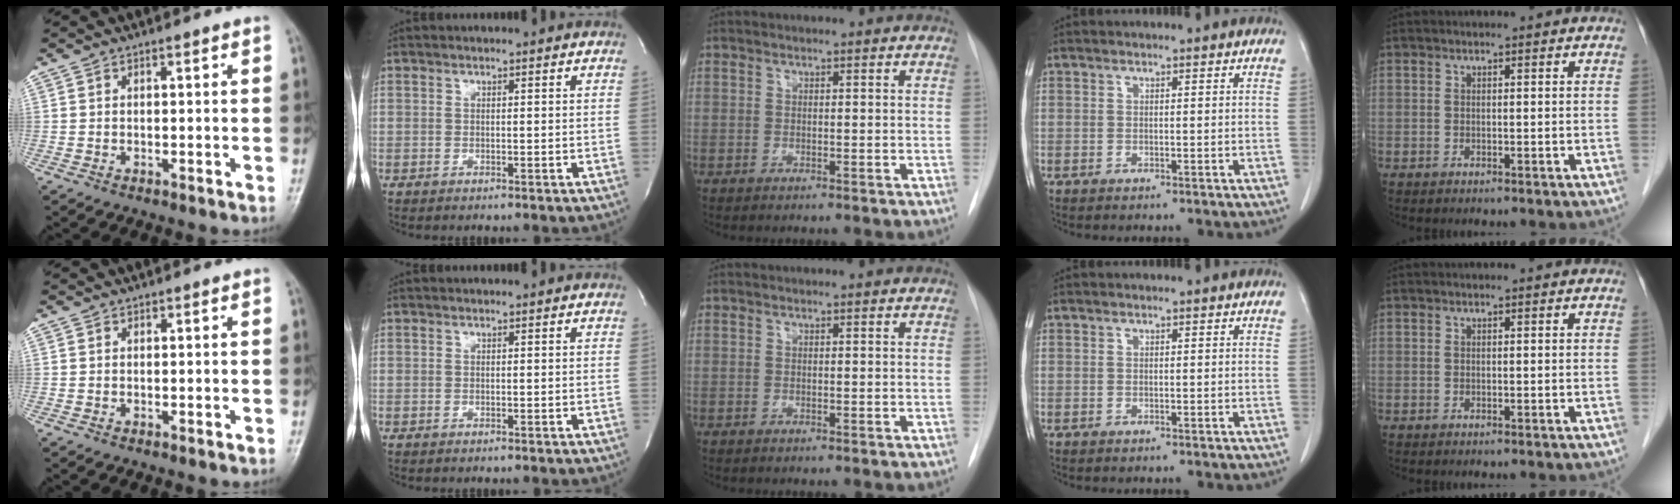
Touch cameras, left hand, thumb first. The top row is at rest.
{}